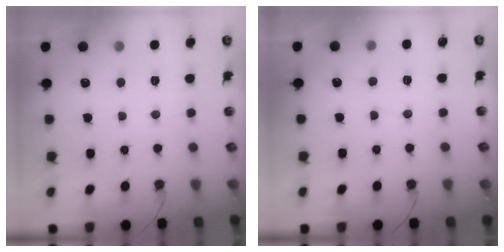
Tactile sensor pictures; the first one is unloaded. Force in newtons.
{"total": 3.2, "press": 3.2, "slide": 0.3}